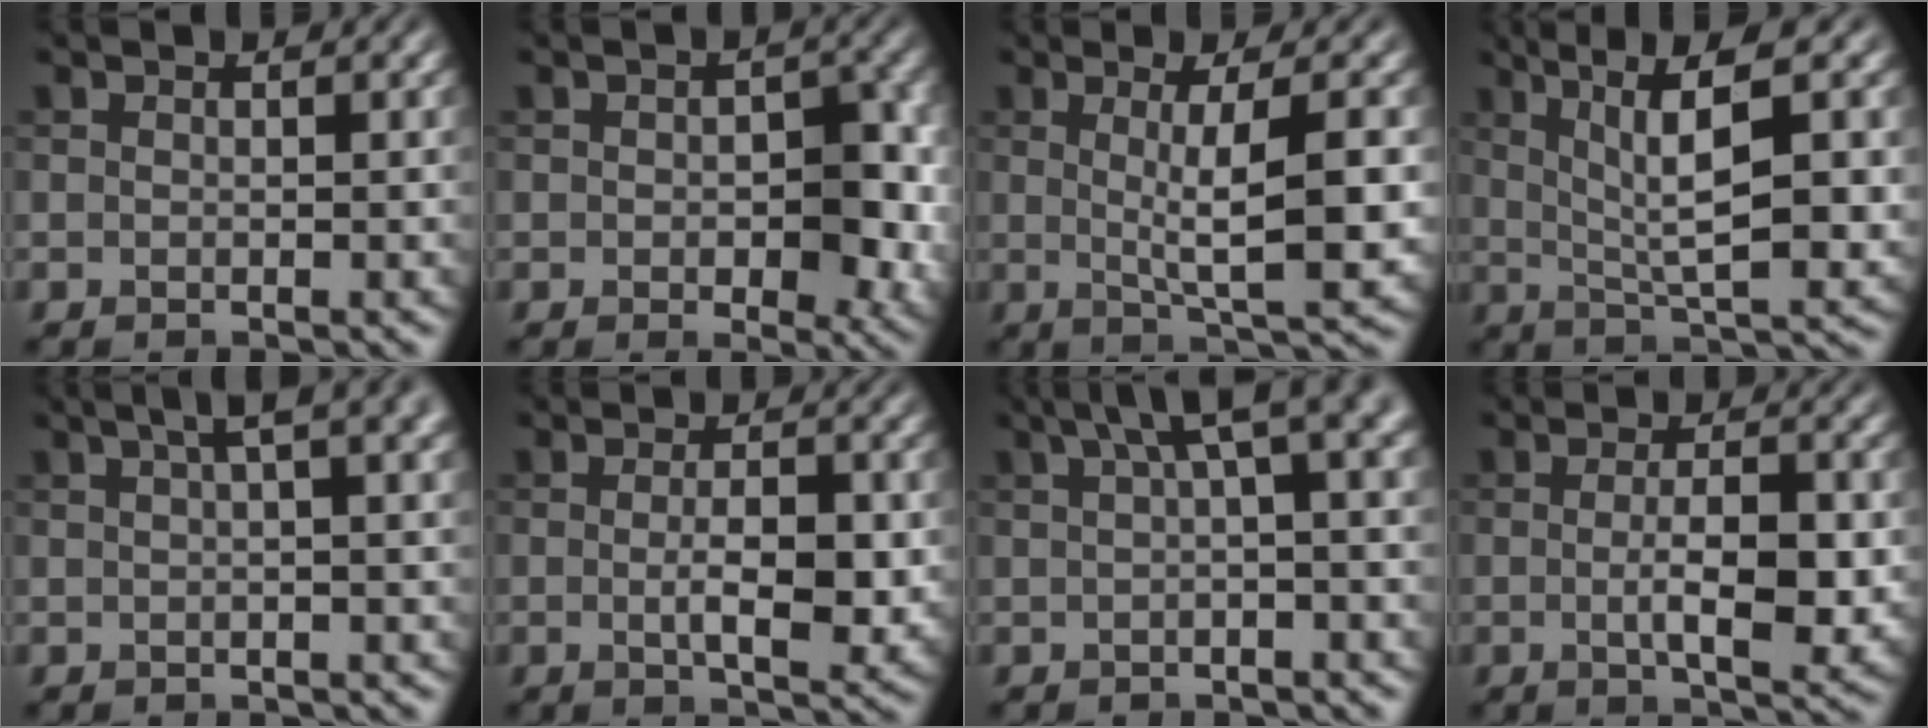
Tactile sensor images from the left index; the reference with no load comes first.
{"total": 6.4, "force": [-0.2, 3.6, 5.3], "torque": [-0.056, -0.010, -0.003]}
{"total": 6.6, "force": [0.5, 1.5, 6.4], "torque": [-0.090, -0.002, 0.012]}
{"total": 9.1, "force": [2.2, 2.2, 8.5], "torque": [-0.133, 0.006, 0.042]}
{"total": 5.5, "force": [2.4, 1.6, 4.6], "torque": [-0.048, 0.025, 0.032]}
{"total": 4.6, "force": [-0.4, 1.7, 4.2], "torque": [-0.072, -0.009, -0.004]}
{"total": 5.7, "force": [1.9, 1.5, 5.2], "torque": [-0.059, 0.022, 0.024]}
{"total": 5.5, "force": [-0.5, 1.8, 5.2], "torque": [-0.089, -0.010, -0.005]}